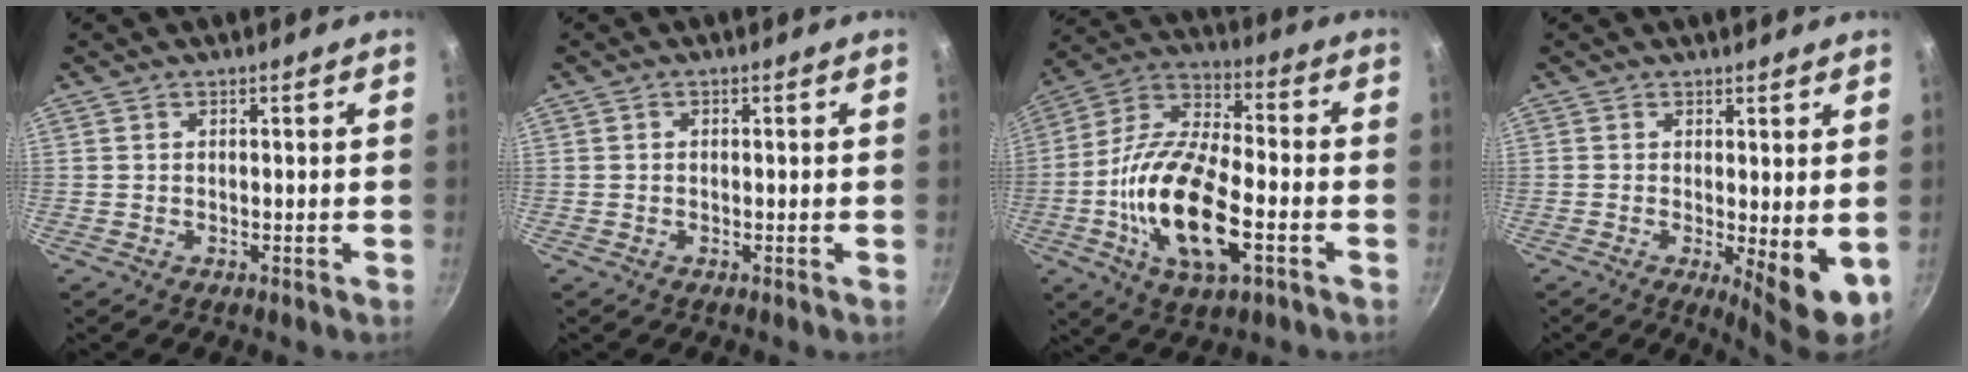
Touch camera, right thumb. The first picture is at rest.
{"total": 0.6, "force": [0.0, 0.5, 0.4], "torque": [-0.006, 0.006, 0.001]}
{"total": 20.2, "force": [-5.4, 8.8, 17.4], "torque": [-0.330, 0.025, -0.113]}
{"total": 6.8, "force": [-0.4, 2.1, 6.5], "torque": [-0.084, -0.015, 0.000]}